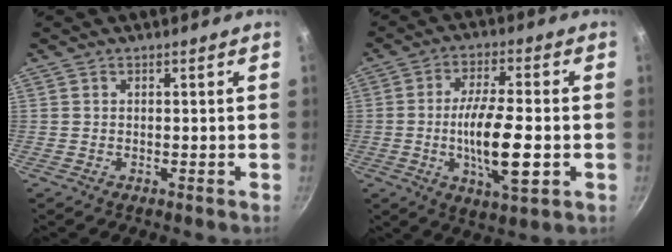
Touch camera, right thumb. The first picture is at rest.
{"total": 13.5, "force": [-2.3, 4.1, 12.7], "torque": [-0.227, 0.004, -0.043]}